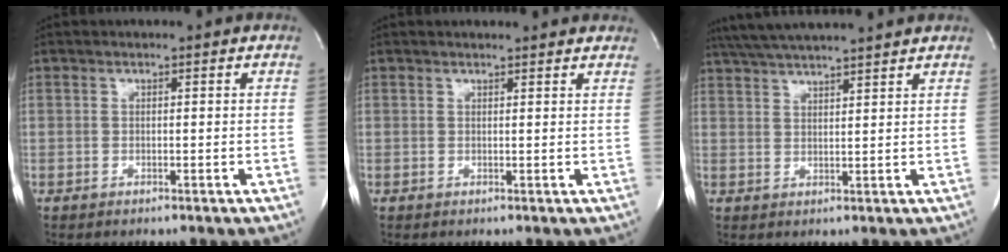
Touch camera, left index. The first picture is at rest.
{"total": 5.1, "force": [4.8, 0.9, 1.2], "torque": [-0.016, 0.003, 0.041]}
{"total": 12.2, "force": [11.0, 0.2, 5.4], "torque": [-0.101, 0.031, 0.168]}